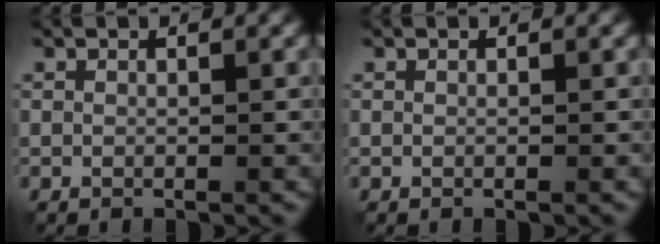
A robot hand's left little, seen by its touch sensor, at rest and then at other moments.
{"total": 0.0}